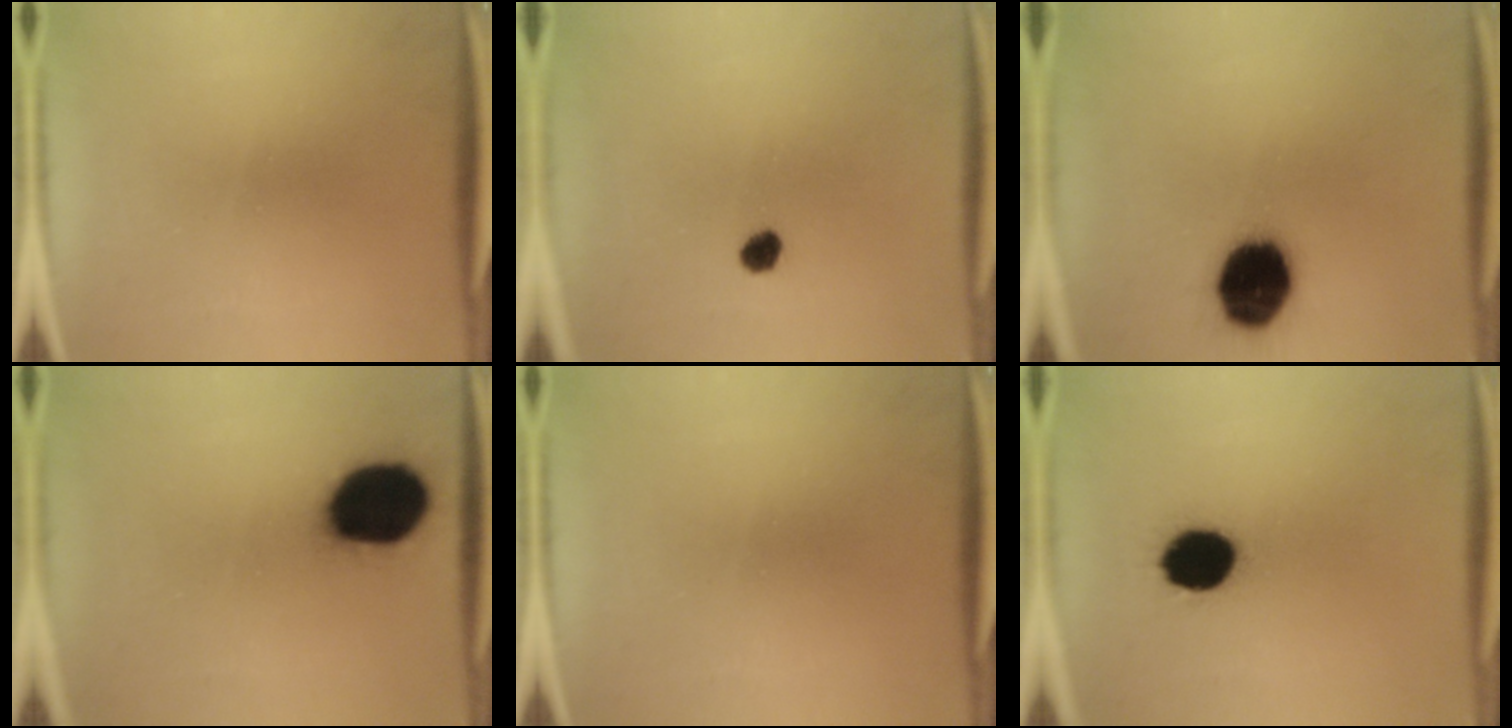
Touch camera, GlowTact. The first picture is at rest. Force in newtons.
{"total": 2.5}
{"total": 16.8}
{"total": 18.4}
{"total": 0.0}
{"total": 11.7}